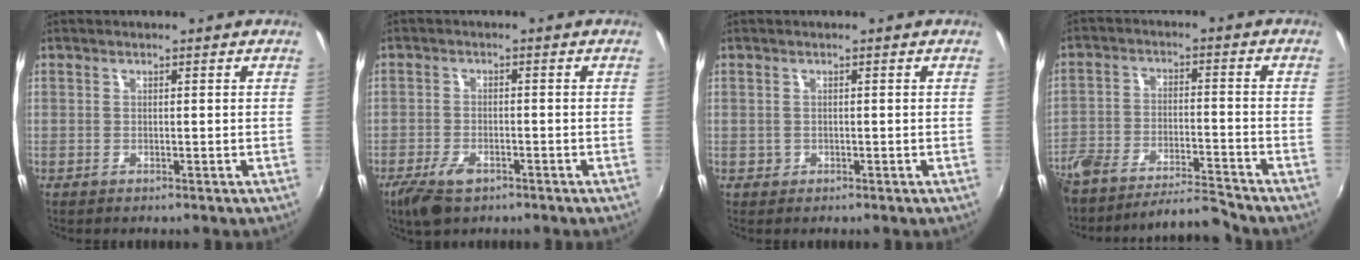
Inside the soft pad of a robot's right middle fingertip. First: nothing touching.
{"total": 6.3, "force": [-4.1, 2.9, 3.8], "torque": [-0.100, -0.016, -0.074]}
{"total": 0.9, "force": [-0.3, 0.9, 0.1], "torque": [-0.001, -0.003, -0.002]}
{"total": 11.5, "force": [-11.0, 0.8, 3.5], "torque": [-0.091, -0.005, -0.193]}